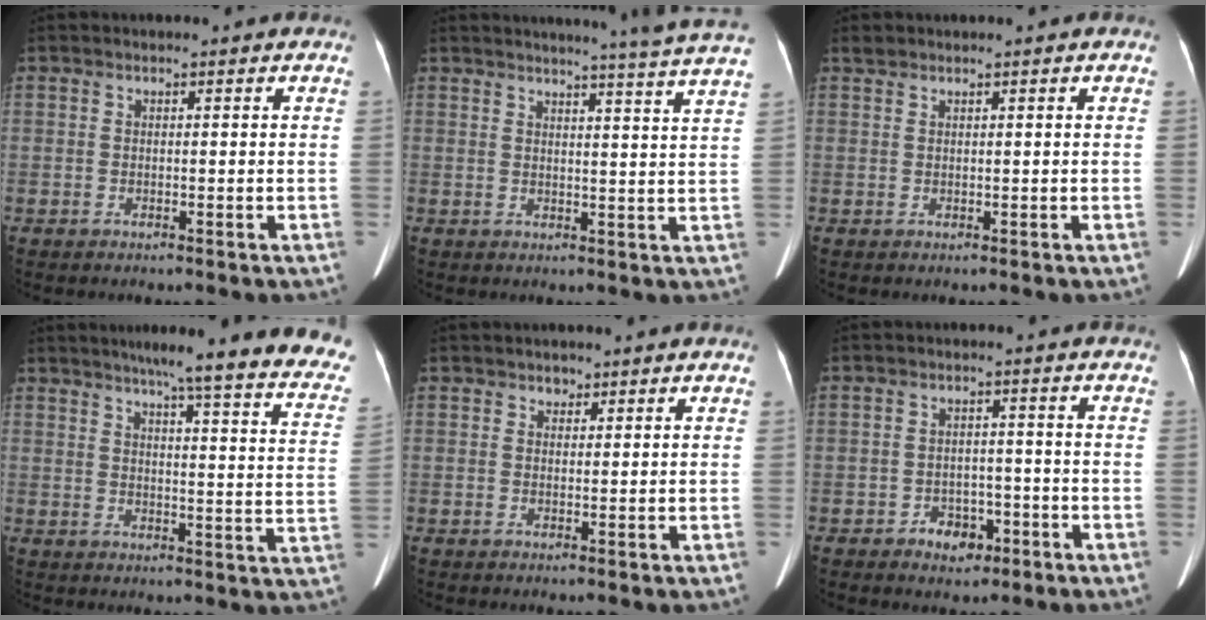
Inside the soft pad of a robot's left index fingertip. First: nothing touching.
{"total": 12.6, "force": [11.4, -2.4, 4.7], "torque": [-0.068, -0.054, 0.119]}
{"total": 0.8, "force": [0.8, 0.1, 0.1], "torque": [-0.009, 0.012, 0.021]}
{"total": 23.6, "force": [20.0, 1.0, 12.5], "torque": [-0.160, -0.054, 0.228]}
{"total": 1.3, "force": [1.0, 0.9, 0.3], "torque": [-0.005, 0.000, 0.014]}
{"total": 3.8, "force": [-2.1, 2.6, 1.7], "torque": [-0.023, 0.007, -0.026]}